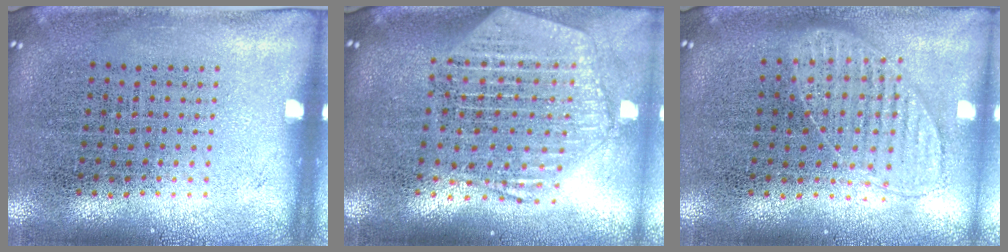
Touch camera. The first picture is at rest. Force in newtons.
{"total": 2.6, "press": 2.2, "slide": 1.3}
{"total": 0.9, "press": 0.9, "slide": 0.2}